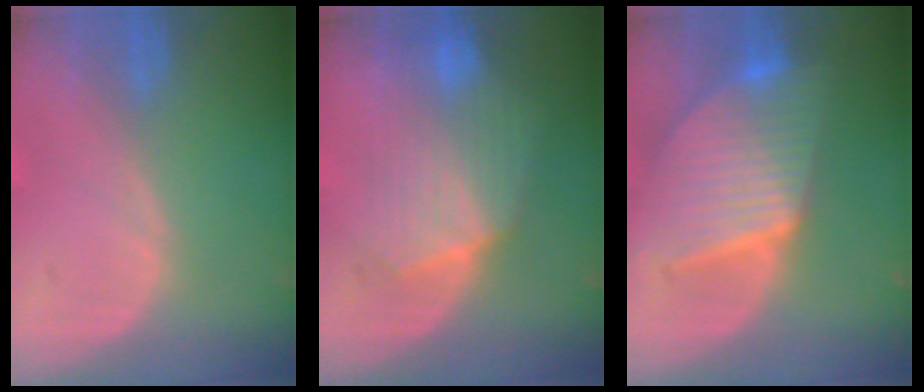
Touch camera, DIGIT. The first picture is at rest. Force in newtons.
{"total": 7.4, "press": 7.4, "slide": 0.3}
{"total": 10.0, "press": 10.0, "slide": 0.8}